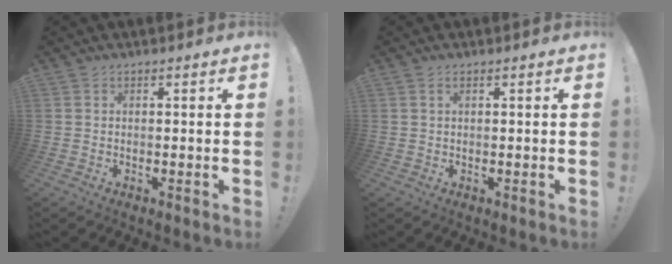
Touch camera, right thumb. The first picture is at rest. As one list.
[{"total": 1.1, "force": [0.5, 0.3, 1.0], "torque": [-0.013, -0.001, 0.007]}]